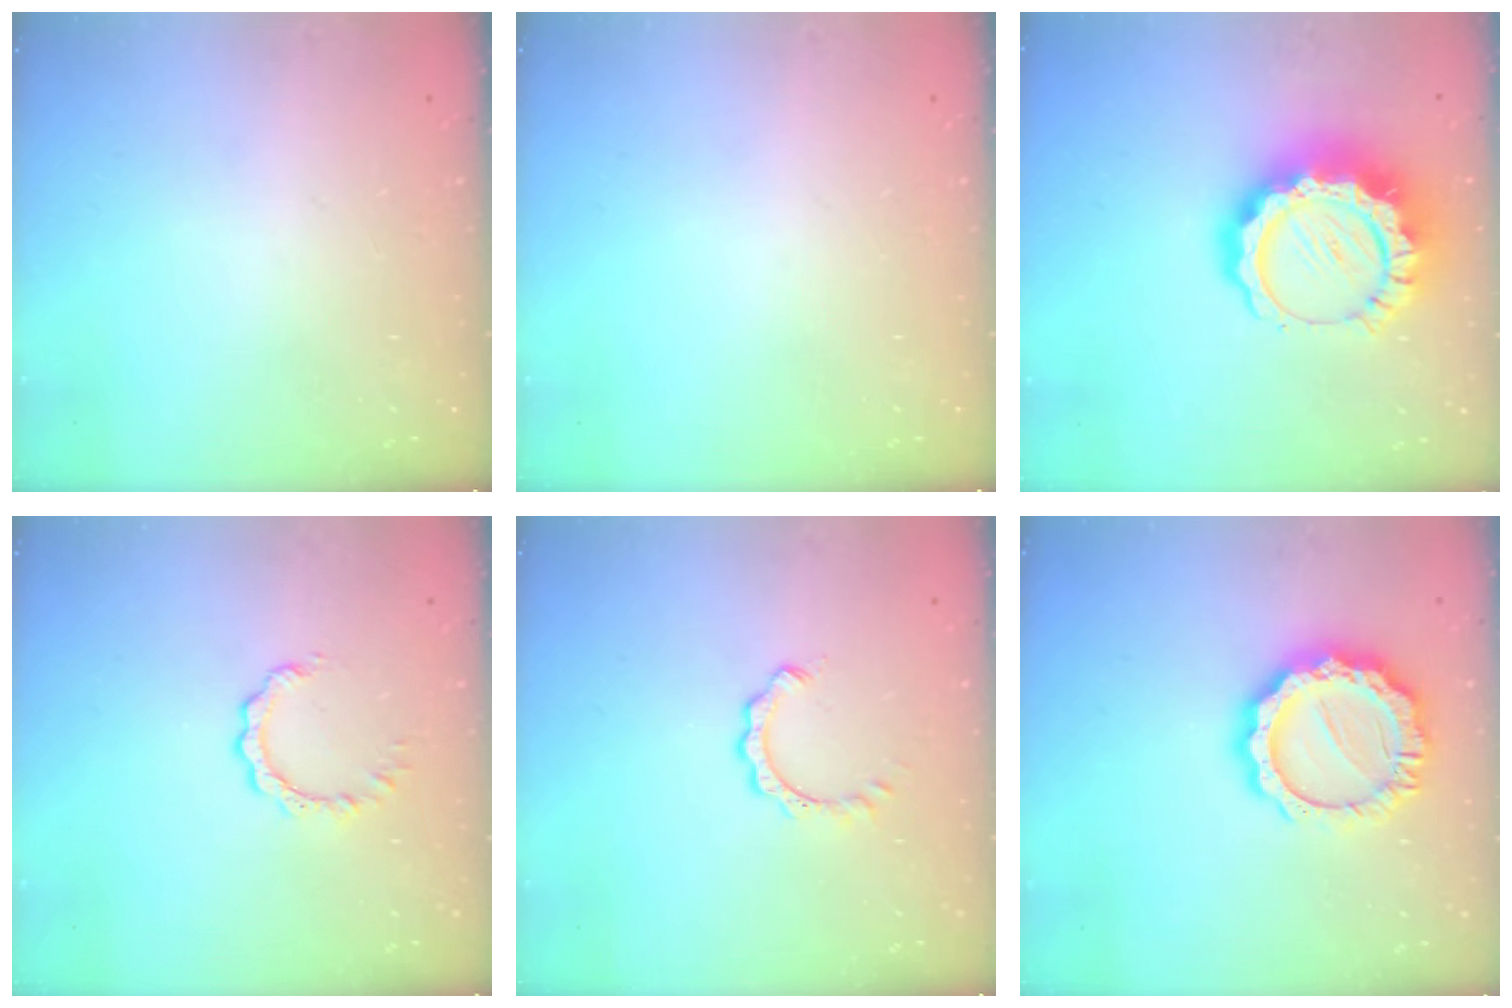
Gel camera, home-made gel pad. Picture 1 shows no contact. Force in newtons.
{"total": 0.0}
{"total": 17.5, "press": 17.4, "slide": 1.7}
{"total": 3.2, "press": 3.2, "slide": 0.1}
{"total": 4.0, "press": 4.0, "slide": 0.3}
{"total": 14.9, "press": 14.8, "slide": 0.9}